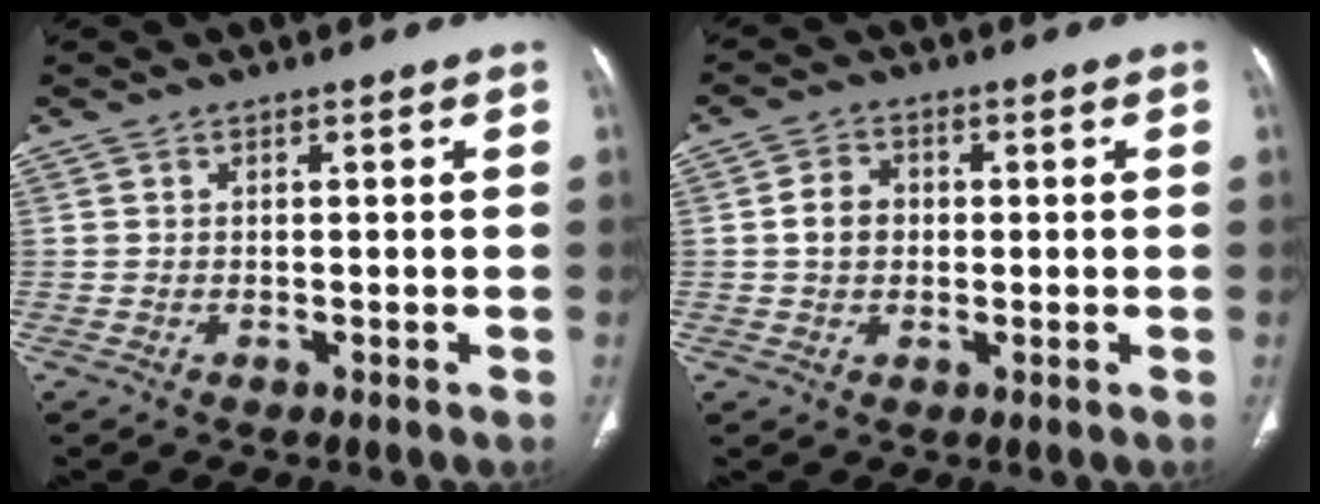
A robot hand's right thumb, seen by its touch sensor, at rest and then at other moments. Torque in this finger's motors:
{"motor_torque": [-0.47, 0.58, 0.12, -0.18, 0.16]}